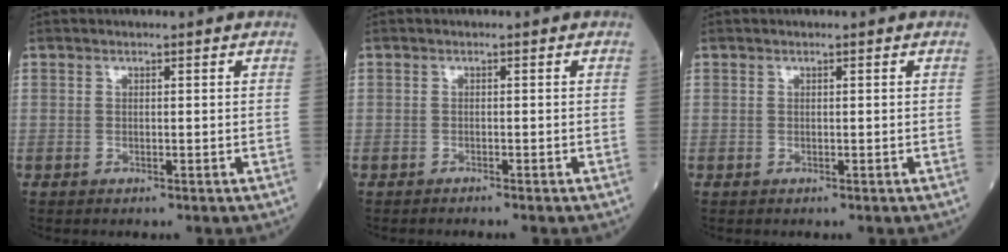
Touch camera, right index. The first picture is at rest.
{"total": 0.6, "force": [-0.5, -0.2, 0.2], "torque": [-0.002, 0.002, -0.011]}
{"total": 0.0}